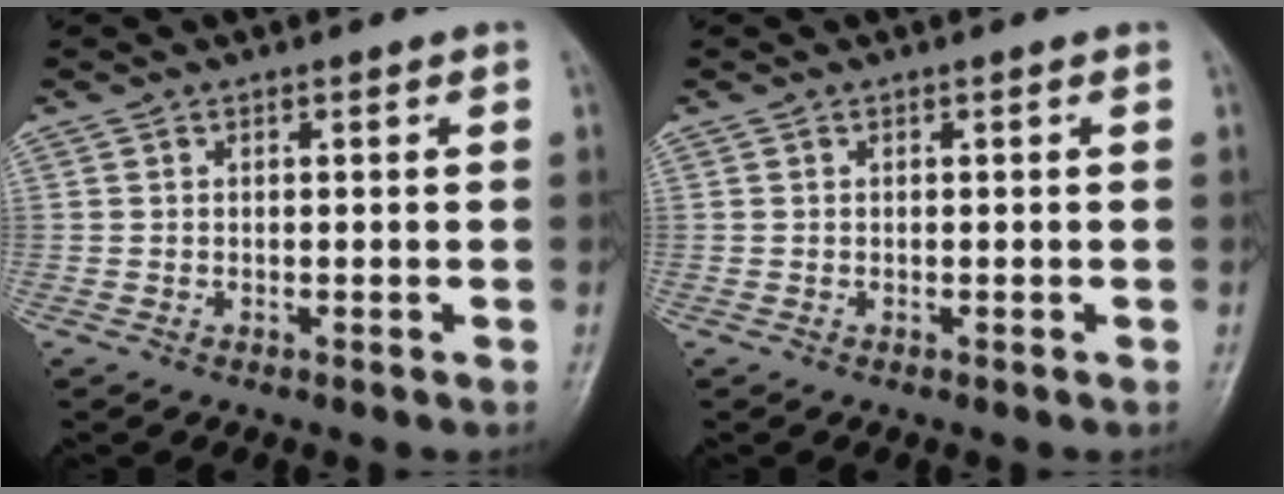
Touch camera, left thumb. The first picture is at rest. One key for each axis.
{"total": 0.0}